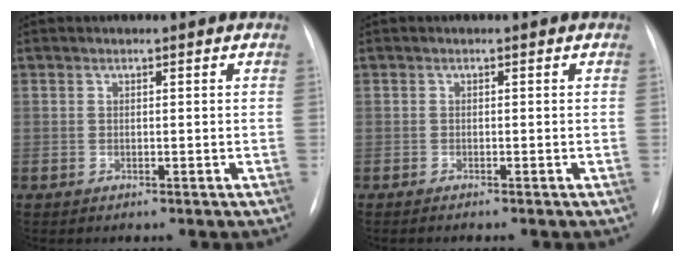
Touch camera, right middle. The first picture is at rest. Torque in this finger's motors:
{"motor_torque": [0.47, -0.43, -0.01, 0.01]}